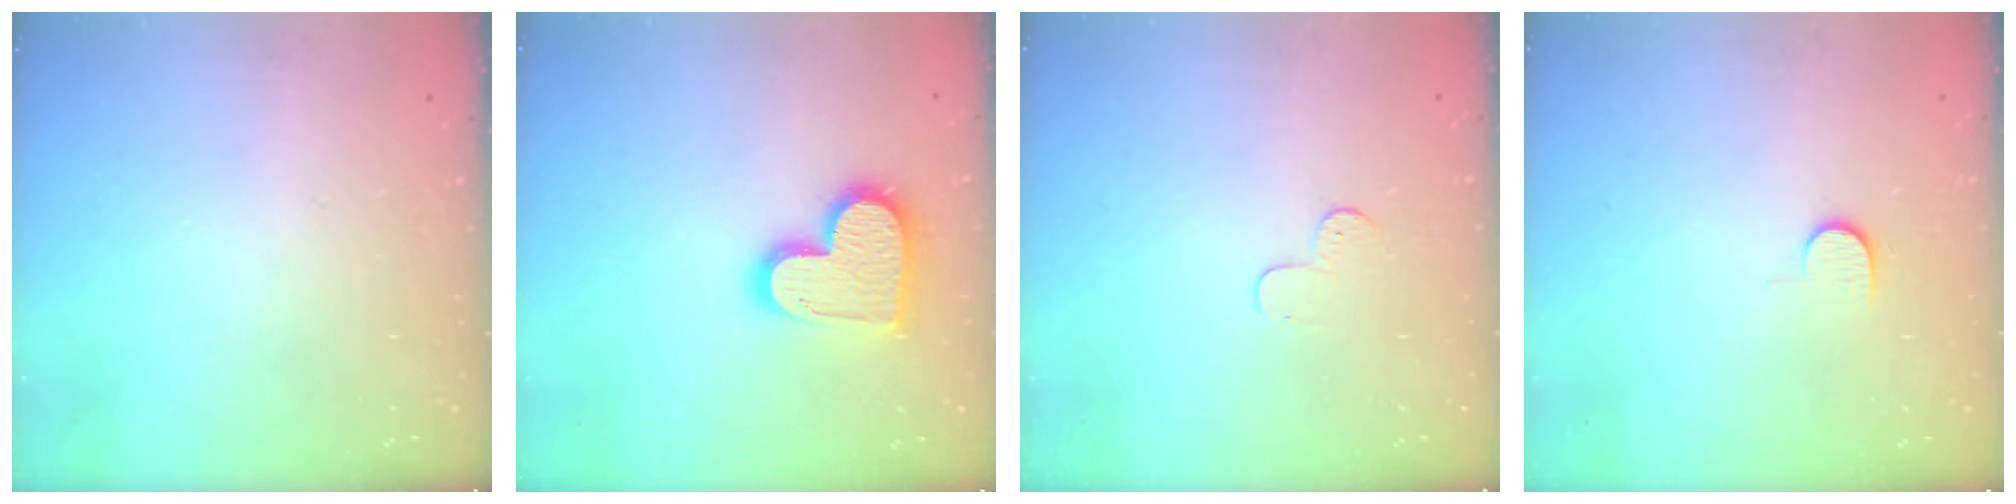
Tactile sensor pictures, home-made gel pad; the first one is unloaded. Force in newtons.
{"total": 15.1, "press": 15.1, "slide": 1.1}
{"total": 3.7, "press": 3.7, "slide": 0.4}
{"total": 5.6, "press": 5.6, "slide": 0.6}